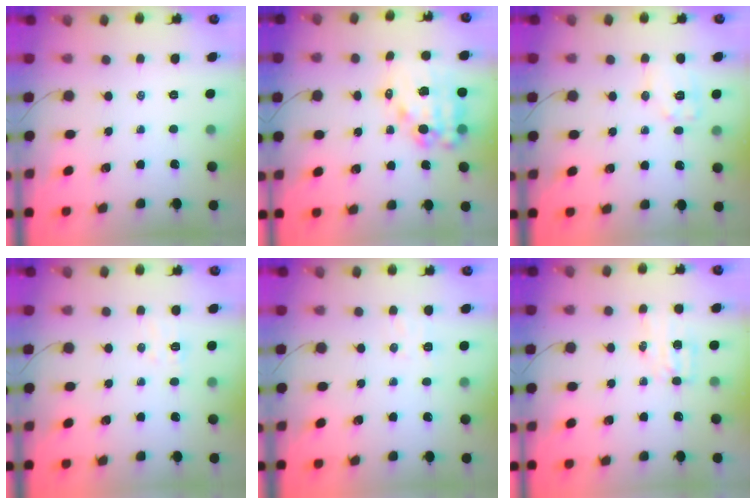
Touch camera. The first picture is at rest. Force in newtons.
{"total": 13.5, "press": 13.2, "slide": 3.0}
{"total": 7.7, "press": 7.7, "slide": 0.4}
{"total": 5.7, "press": 5.6, "slide": 0.9}
{"total": 4.7, "press": 4.6, "slide": 1.2}
{"total": 4.6, "press": 4.5, "slide": 1.0}